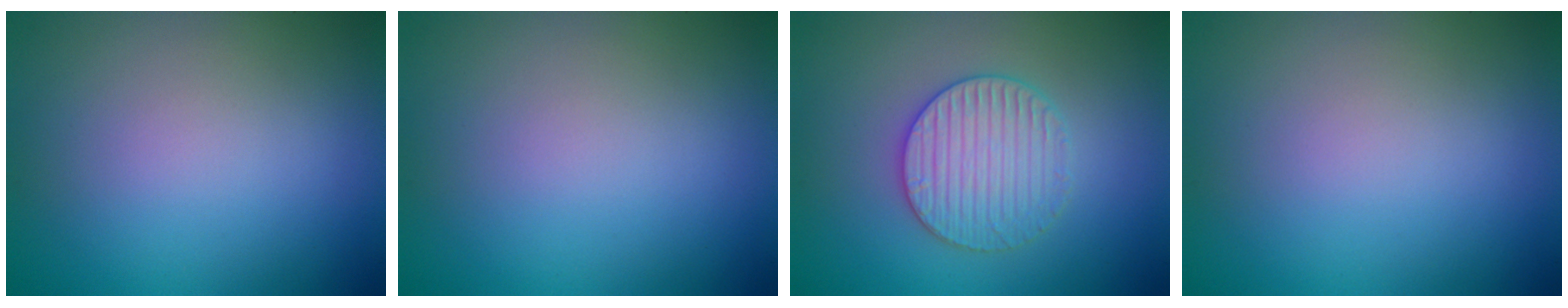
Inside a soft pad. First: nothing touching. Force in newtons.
{"total": 0.0}
{"total": 3.5, "press": 3.5, "slide": 0.7}
{"total": 0.0}